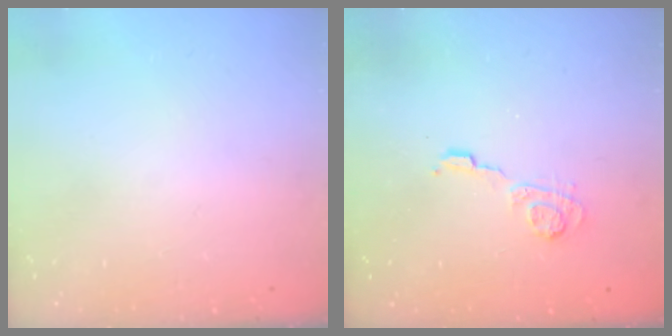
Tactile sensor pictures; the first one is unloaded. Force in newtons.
{"total": 4.9, "press": 4.9, "slide": 0.3}